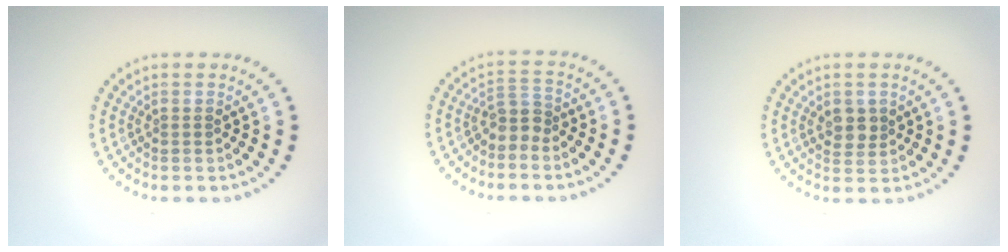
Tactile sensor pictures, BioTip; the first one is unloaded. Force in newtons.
{"total": 2.2, "press": 1.7, "slide": 1.3}
{"total": 2.1, "press": 2.0, "slide": 0.6}